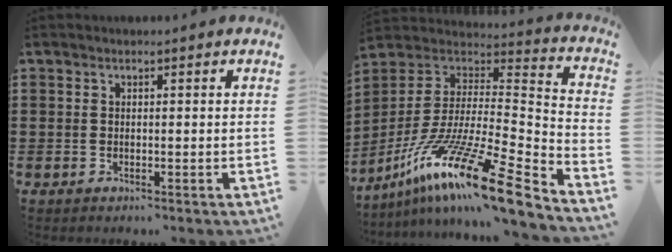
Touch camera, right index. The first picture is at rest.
{"total": 17.7, "force": [-11.5, 3.1, 13.1], "torque": [-0.258, 0.019, -0.205]}